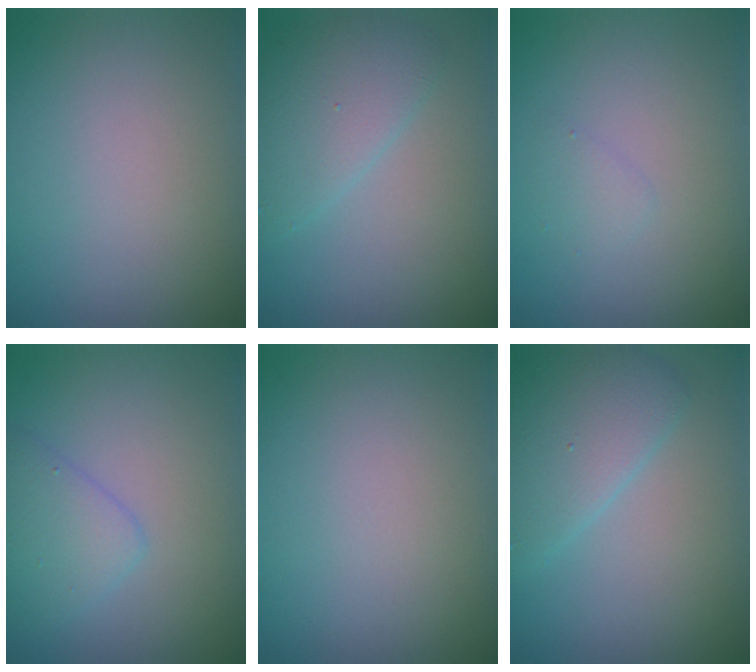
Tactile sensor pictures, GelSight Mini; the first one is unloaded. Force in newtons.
{"total": 3.4, "press": 3.4, "slide": 0.1}
{"total": 0.8, "press": 0.8, "slide": 0.1}
{"total": 2.9, "press": 2.9, "slide": 0.1}
{"total": 0.0}
{"total": 3.9, "press": 3.9, "slide": 0.2}